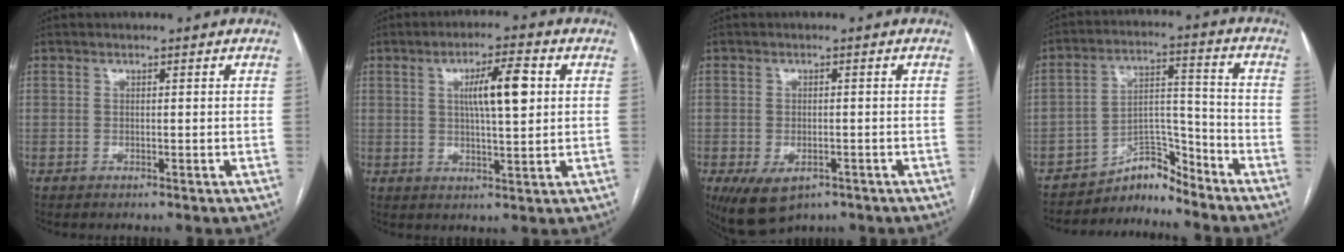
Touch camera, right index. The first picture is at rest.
{"total": 7.8, "force": [1.9, 1.2, 7.5], "torque": [-0.125, 0.010, 0.033]}
{"total": 6.4, "force": [-3.5, 3.5, 4.1], "torque": [-0.076, -0.009, -0.047]}
{"total": 6.2, "force": [-6.1, 1.1, -0.3], "torque": [0.017, 0.046, -0.102]}